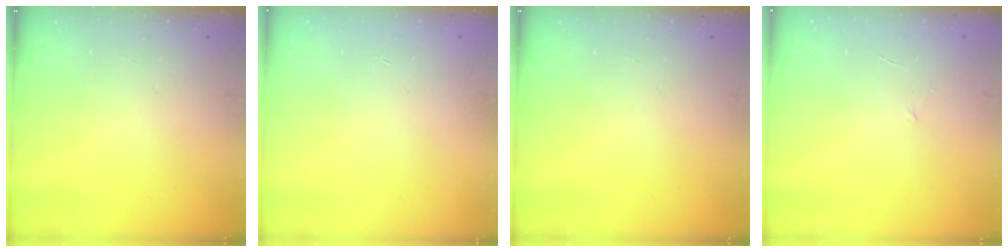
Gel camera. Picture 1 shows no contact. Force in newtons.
{"total": 0.0}
{"total": 0.0}
{"total": 3.6, "press": 3.5, "slide": 0.9}